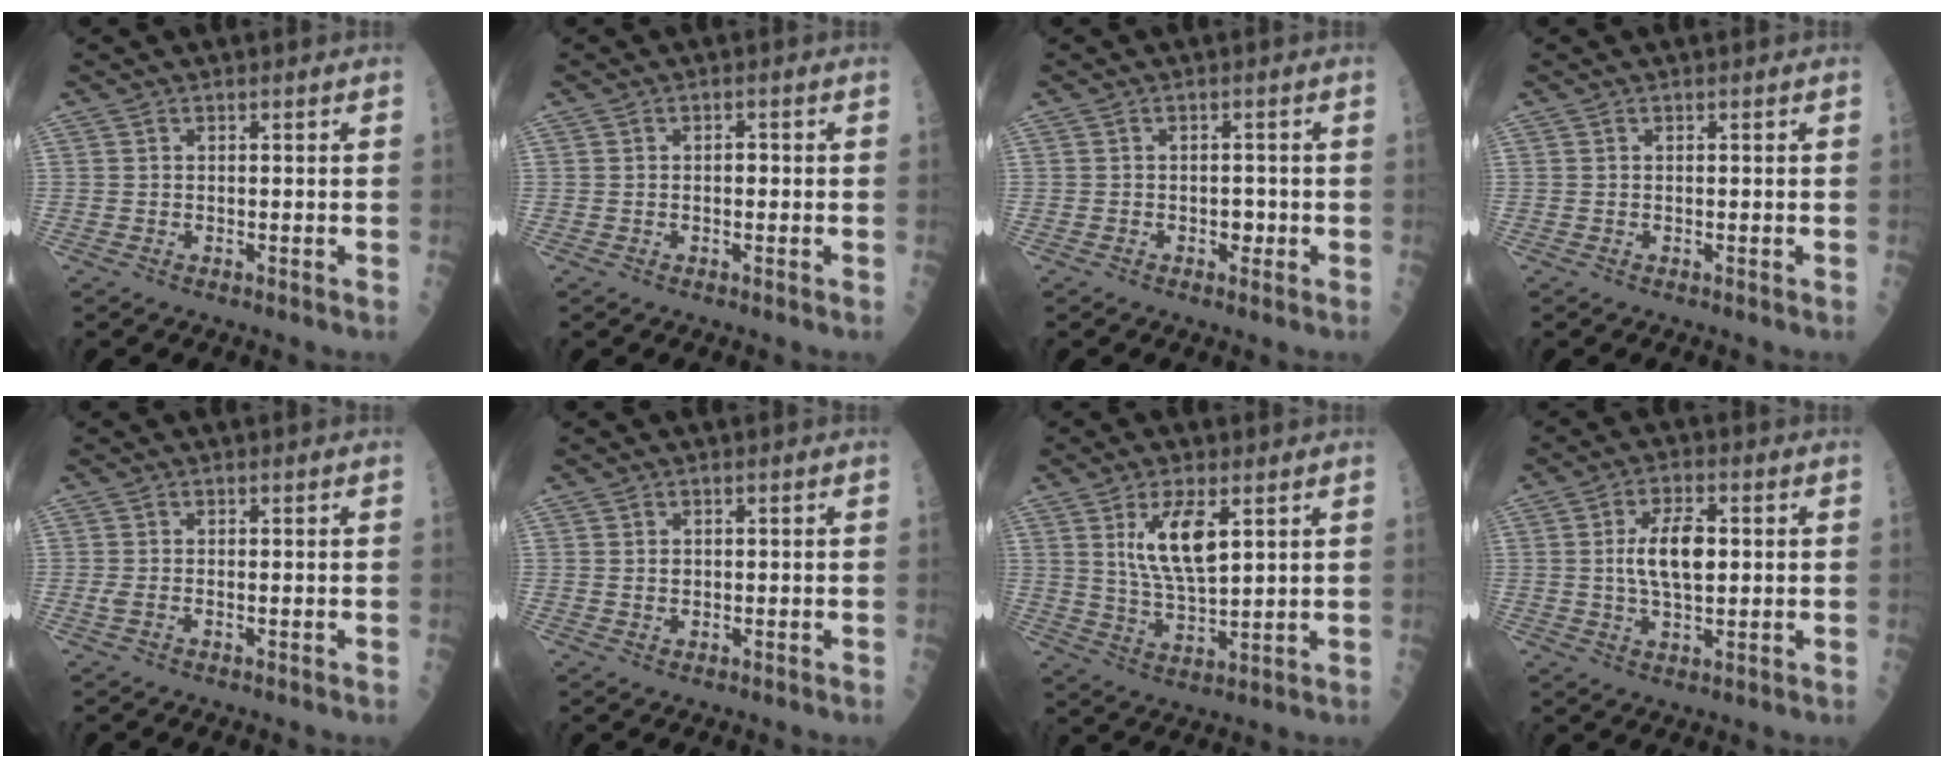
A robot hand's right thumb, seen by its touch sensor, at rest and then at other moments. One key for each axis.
{"total": 1.2, "fx": -0.1, "fy": 0.7, "fz": 1.0, "tx": -0.007, "ty": 0.005, "tz": -0.003}
{"total": 1.9, "fx": -0.5, "fy": 1.3, "fz": 1.3, "tx": -0.005, "ty": 0.005, "tz": -0.008}
{"total": 0.0}
{"total": 1.1, "fx": -0.1, "fy": 0.5, "fz": 1.0, "tx": -0.032, "ty": -0.003, "tz": -0.003}
{"total": 1.3, "fx": 0.3, "fy": 1.0, "fz": 0.7, "tx": -0.003, "ty": 0.000, "tz": 0.008}
{"total": 9.8, "fx": 3.6, "fy": 3.4, "fz": 8.5, "tx": -0.151, "ty": -0.026, "tz": 0.078}
{"total": 8.7, "fx": 0.9, "fy": 4.1, "fz": 7.7, "tx": -0.132, "ty": 0.001, "tz": 0.016}